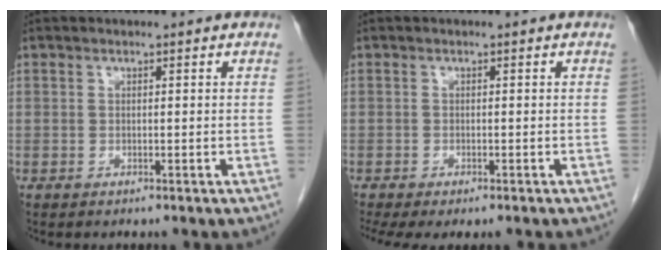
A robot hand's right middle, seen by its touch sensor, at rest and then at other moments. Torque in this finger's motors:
{"motor_torque": [0.90, -1.24, 0.28, 0.08]}